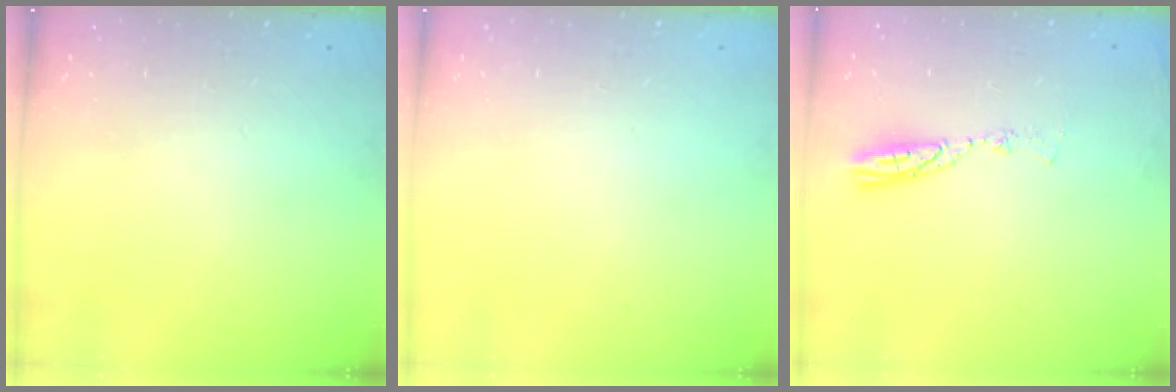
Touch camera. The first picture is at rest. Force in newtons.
{"total": 0.0}
{"total": 5.9, "press": 5.8, "slide": 0.7}